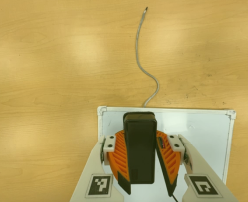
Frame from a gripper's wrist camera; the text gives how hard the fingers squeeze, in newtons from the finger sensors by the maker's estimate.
{"total": 10.7, "left": 10.0, "right": 11.4}